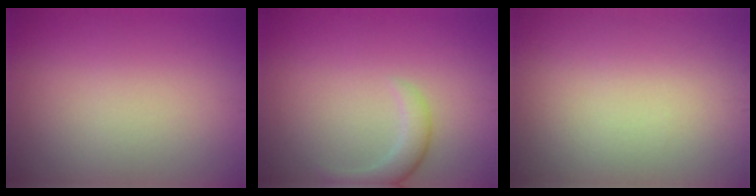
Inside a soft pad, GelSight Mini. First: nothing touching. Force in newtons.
{"total": 2.2, "press": 2.2, "slide": 0.2}
{"total": 0.0}